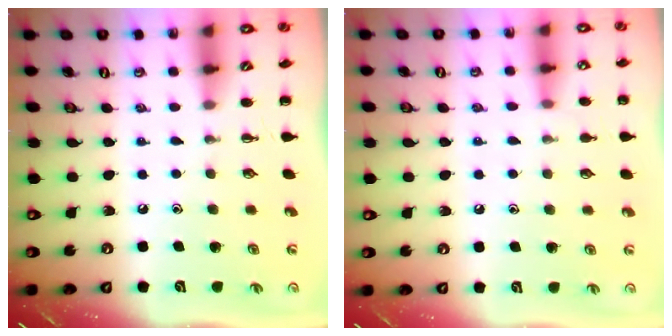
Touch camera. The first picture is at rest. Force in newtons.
{"total": 6.4, "press": 6.2, "slide": 1.7}